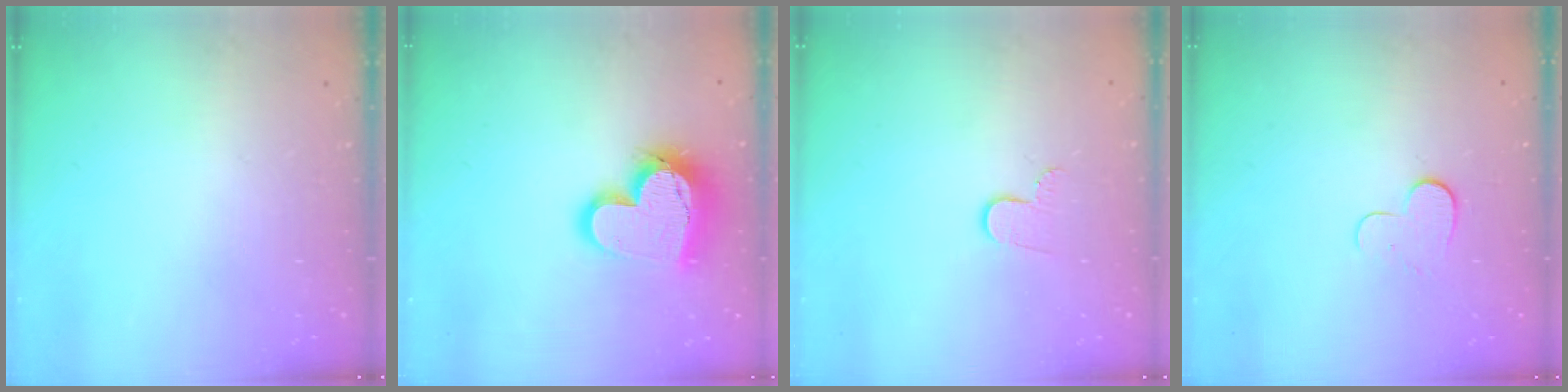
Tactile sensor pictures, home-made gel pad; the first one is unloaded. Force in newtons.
{"total": 17.1, "press": 17.0, "slide": 1.5}
{"total": 4.6, "press": 4.6, "slide": 0.5}
{"total": 6.3, "press": 6.3, "slide": 0.5}